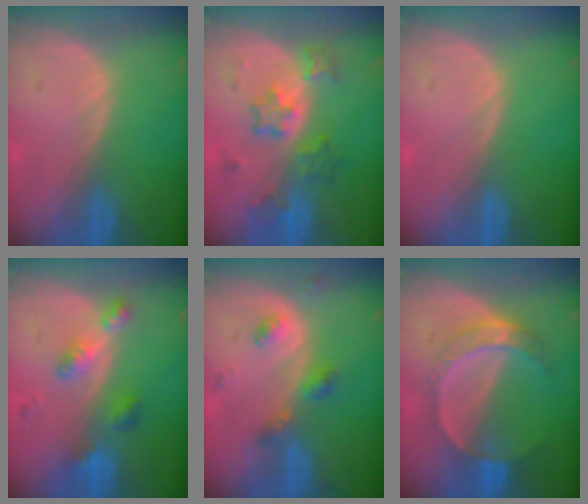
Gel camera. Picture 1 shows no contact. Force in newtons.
{"total": 6.0, "press": 6.0, "slide": 0.4}
{"total": 0.0}
{"total": 5.6, "press": 4.9, "slide": 2.7}
{"total": 4.3, "press": 4.1, "slide": 1.3}
{"total": 7.2, "press": 6.3, "slide": 3.5}